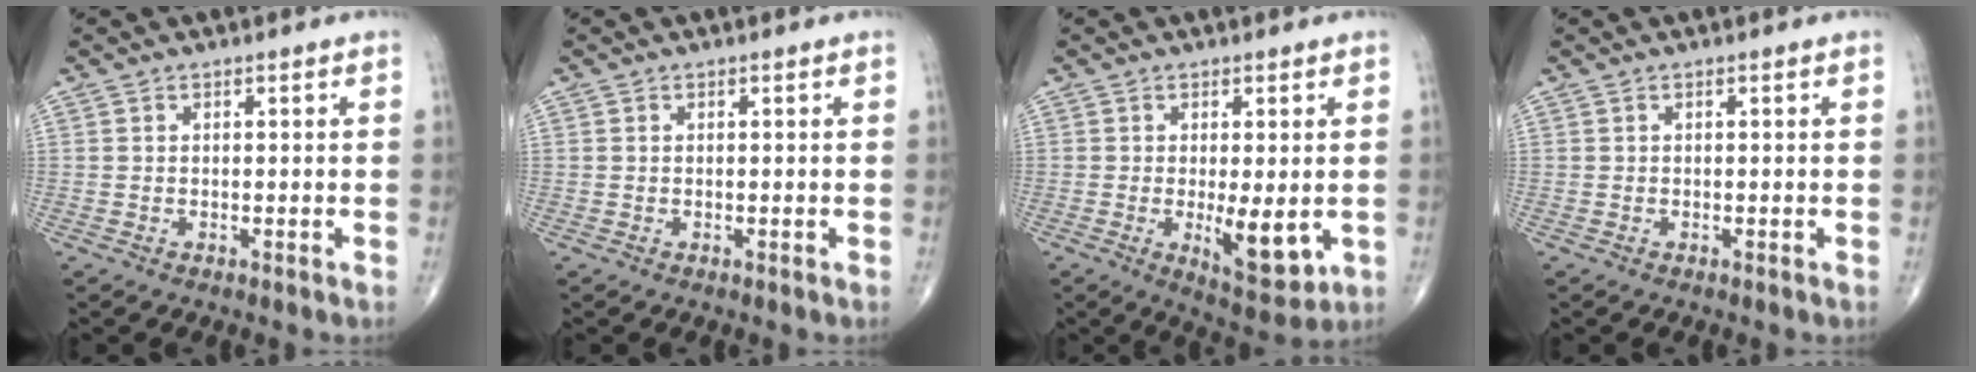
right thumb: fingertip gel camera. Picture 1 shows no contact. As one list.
[{"total": 0.0}, {"total": 8.3, "force": [-1.2, 3.1, 7.6], "torque": [-0.102, -0.022, -0.009]}, {"total": 0.0}]